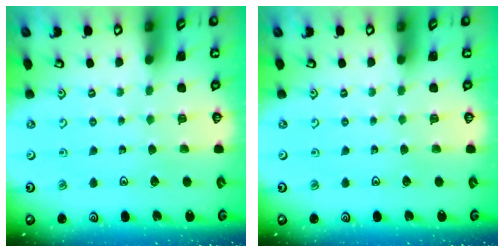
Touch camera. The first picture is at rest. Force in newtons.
{"total": 0.0}